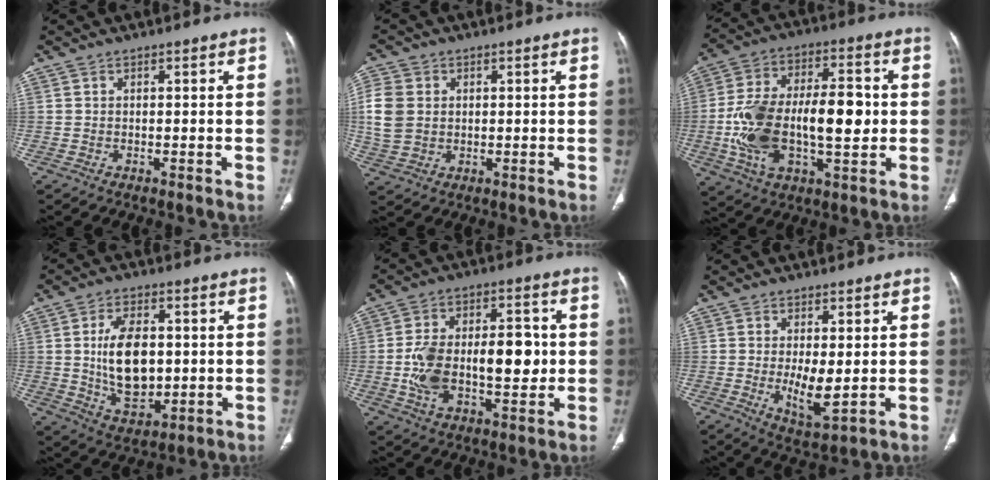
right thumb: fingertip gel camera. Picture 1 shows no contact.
{"total": 8.6, "force": [1.1, 6.9, 5.0], "torque": [-0.107, 0.002, 0.023]}
{"total": 22.1, "force": [-1.5, 10.9, 19.1], "torque": [-0.348, 0.024, -0.020]}
{"total": 13.3, "force": [0.7, 7.9, 10.6], "torque": [-0.163, -0.010, 0.024]}
{"total": 17.0, "force": [-0.8, 9.2, 14.3], "torque": [-0.229, 0.025, -0.006]}
{"total": 7.1, "force": [-0.3, 2.8, 6.5], "torque": [-0.108, -0.019, 0.004]}